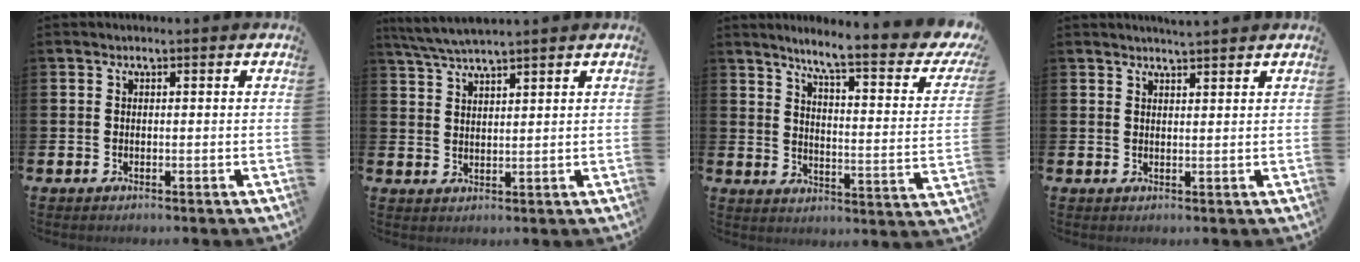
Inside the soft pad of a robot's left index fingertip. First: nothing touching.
{"total": 4.4, "force": [4.2, 0.0, 1.4], "torque": [-0.047, -0.011, 0.077]}
{"total": 7.2, "force": [5.5, 0.8, 4.5], "torque": [-0.086, -0.052, 0.076]}
{"total": 2.5, "force": [2.5, -0.2, 0.2], "torque": [0.001, -0.015, 0.045]}